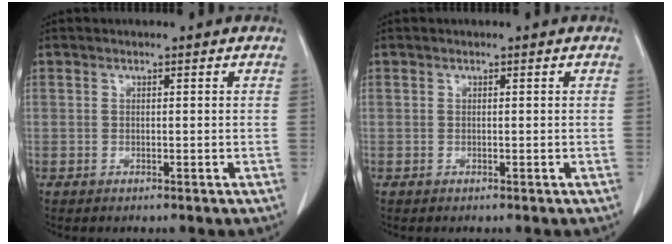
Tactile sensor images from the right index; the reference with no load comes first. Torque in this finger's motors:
{"motor_torque": [0.00, 0.00, 0.00, 0.00]}